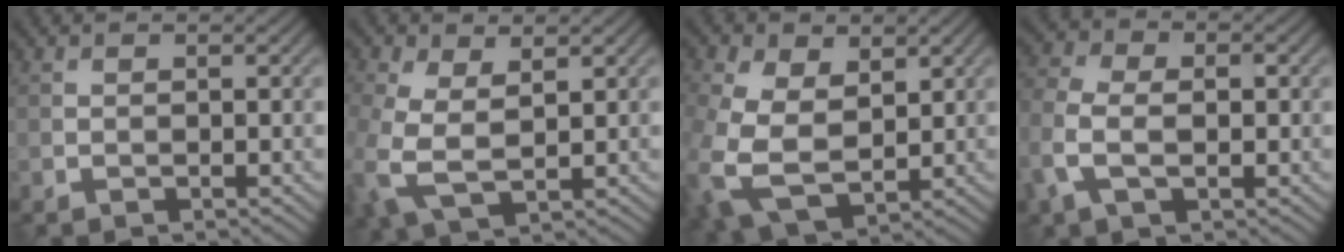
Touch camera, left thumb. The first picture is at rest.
{"total": 7.4, "force": [0.0, 4.5, 5.8], "torque": [-0.171, -0.011, 0.005]}
{"total": 10.9, "force": [-0.1, 7.4, 8.0], "torque": [-0.240, -0.019, 0.008]}
{"total": 7.4, "force": [-1.4, 4.7, 5.6], "torque": [-0.140, 0.002, -0.033]}